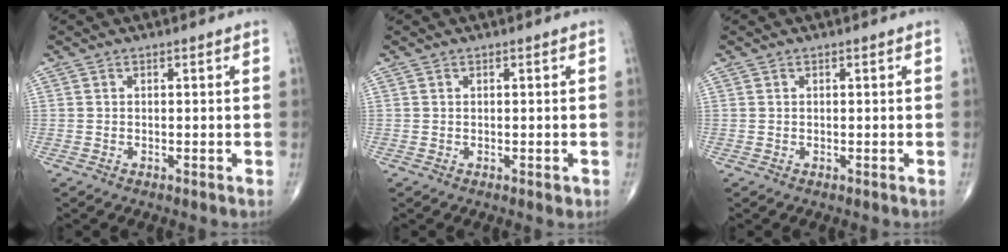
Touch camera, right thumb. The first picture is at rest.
{"total": 0.8, "force": [-0.3, 0.5, 0.6], "torque": [-0.005, -0.001, -0.003]}
{"total": 0.0}